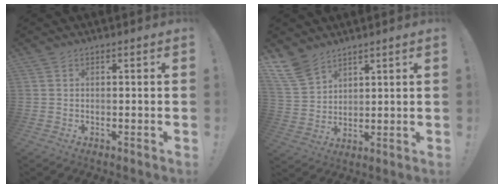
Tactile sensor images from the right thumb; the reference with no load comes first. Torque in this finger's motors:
{"motor_torque": [1.00, 2.55, 1.08, 1.07, 0.29]}